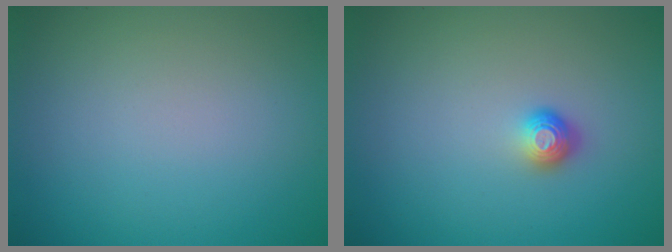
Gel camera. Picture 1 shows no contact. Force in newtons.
{"total": 1.2, "press": 0.9, "slide": 0.7}